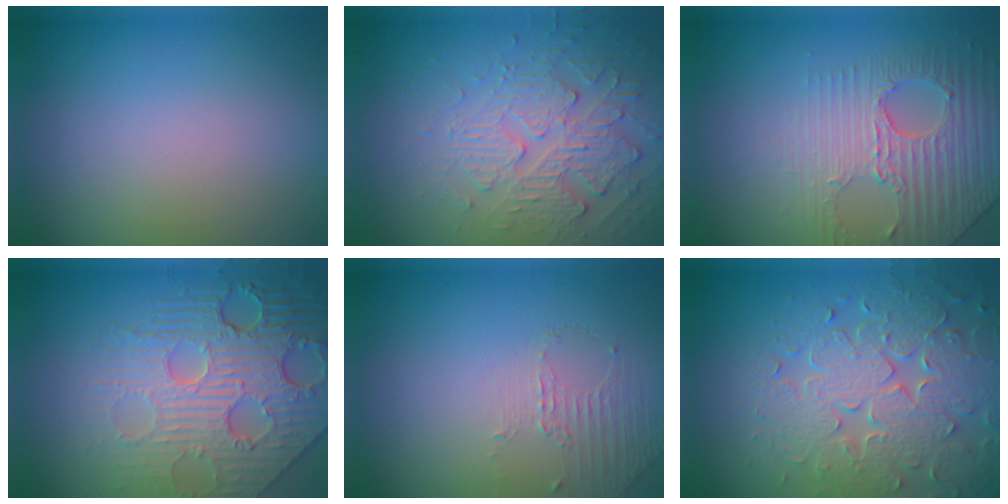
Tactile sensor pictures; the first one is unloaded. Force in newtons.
{"total": 4.2, "press": 3.5, "slide": 2.3}
{"total": 3.8, "press": 3.7, "slide": 1.0}
{"total": 8.5, "press": 6.0, "slide": 6.1}
{"total": 1.2, "press": 0.4, "slide": 1.1}
{"total": 8.0, "press": 6.2, "slide": 5.0}